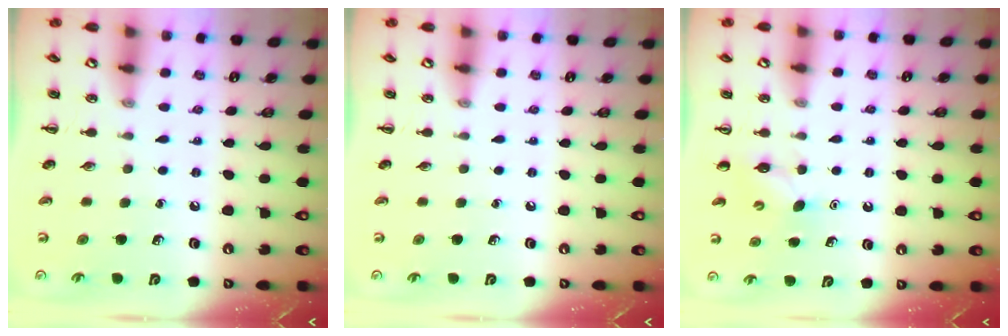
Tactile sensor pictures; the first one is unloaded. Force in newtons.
{"total": 0.0}
{"total": 4.0, "press": 3.9, "slide": 0.9}